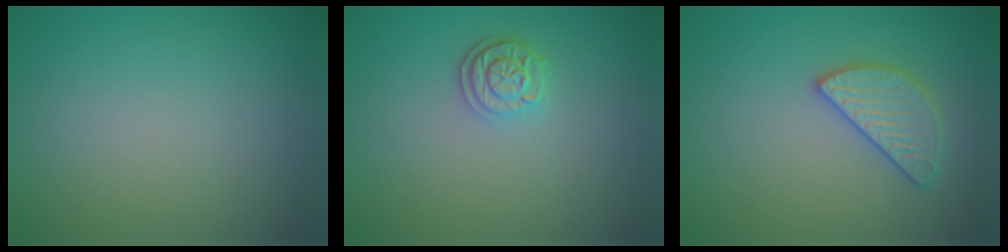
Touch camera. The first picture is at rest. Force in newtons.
{"total": 2.4, "press": 2.1, "slide": 1.3}
{"total": 2.7, "press": 2.7, "slide": 0.1}